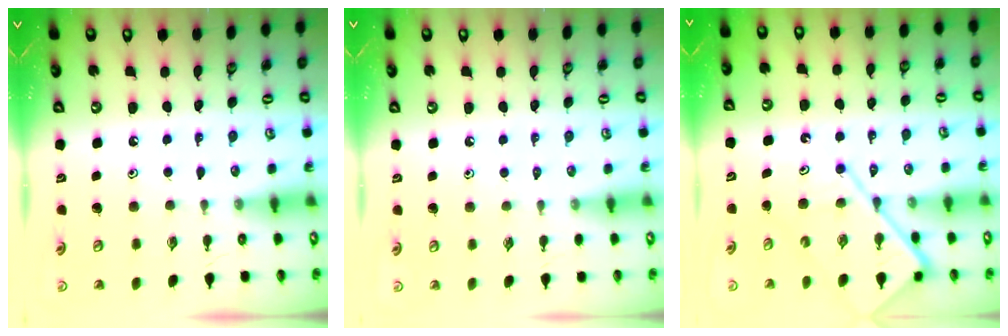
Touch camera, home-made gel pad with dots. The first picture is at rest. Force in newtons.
{"total": 2.0, "press": 2.0, "slide": 0.4}
{"total": 10.4, "press": 10.3, "slide": 1.0}